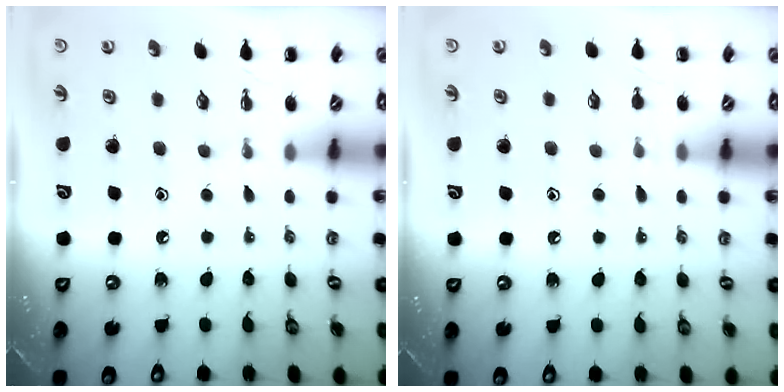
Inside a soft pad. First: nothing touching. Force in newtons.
{"total": 6.2, "press": 5.9, "slide": 2.0}